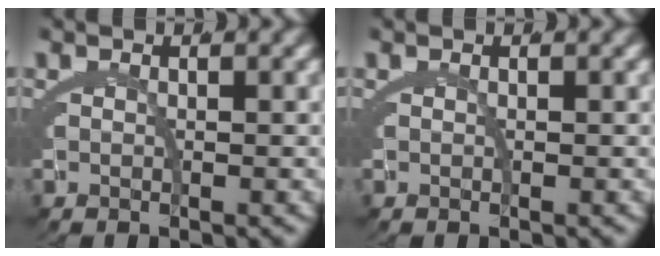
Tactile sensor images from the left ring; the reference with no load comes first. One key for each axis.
{"total": 0.0}